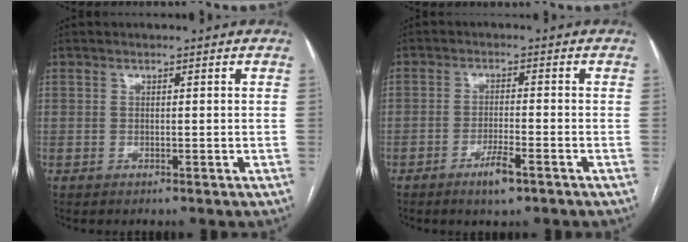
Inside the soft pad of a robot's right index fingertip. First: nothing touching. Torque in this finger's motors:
{"motor_torque": [0.36, -0.10, 0.09, 0.05]}